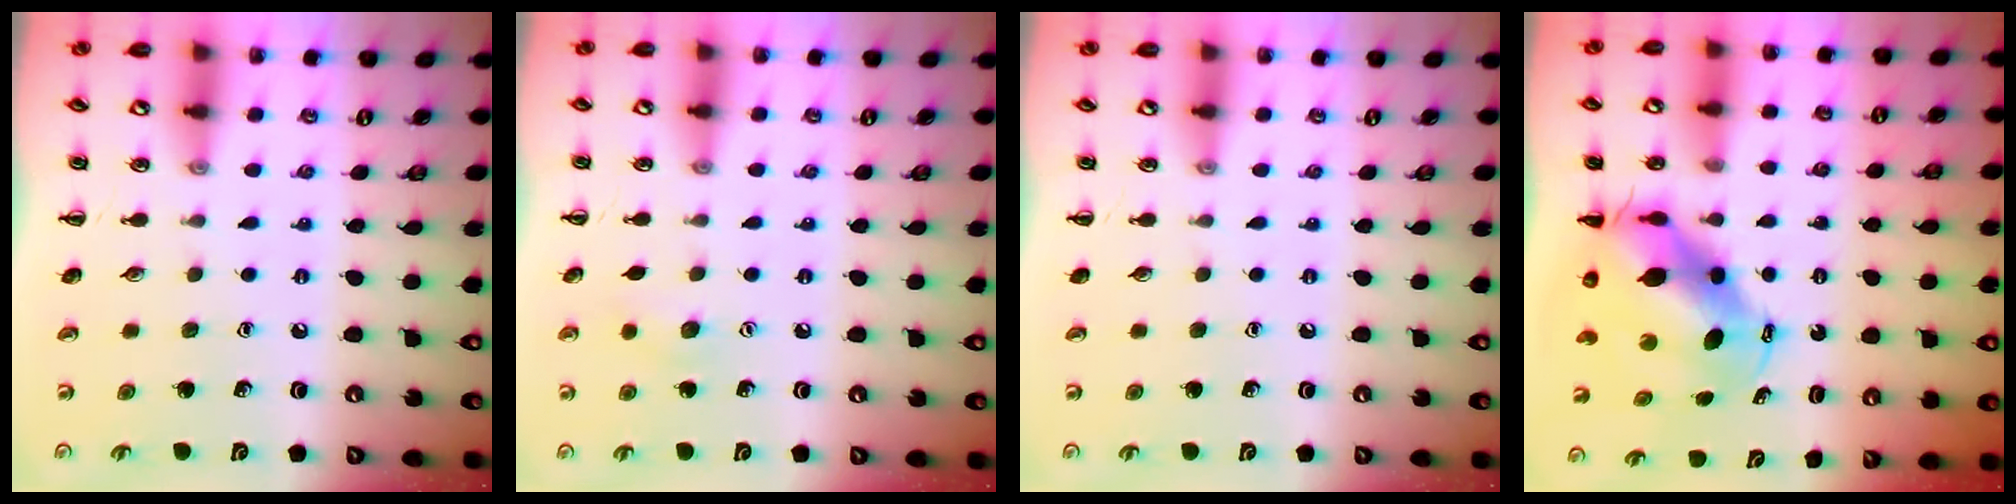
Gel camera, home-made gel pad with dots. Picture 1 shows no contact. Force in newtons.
{"total": 6.0, "press": 5.8, "slide": 1.5}
{"total": 0.0}
{"total": 8.6, "press": 8.3, "slide": 2.2}